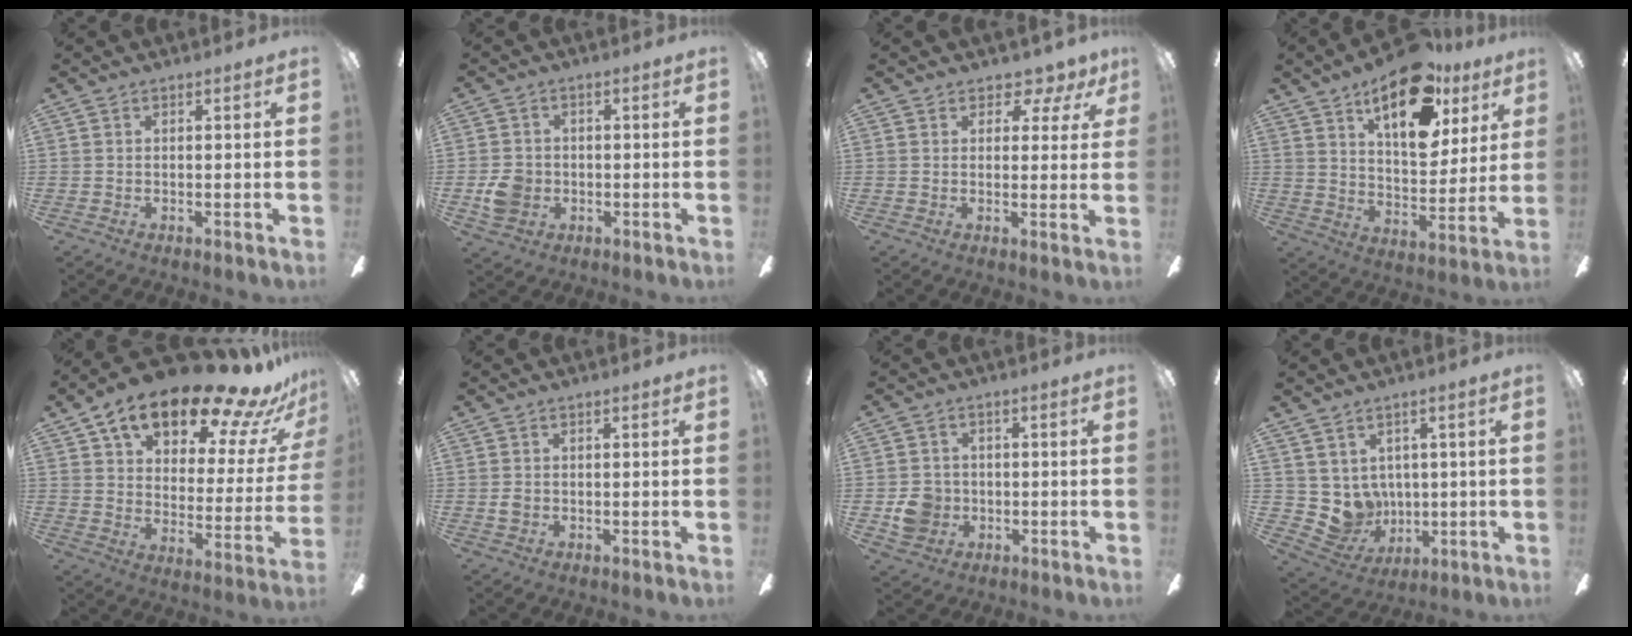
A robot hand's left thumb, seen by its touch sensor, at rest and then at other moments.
{"total": 5.7, "force": [-1.4, 5.0, 2.4], "torque": [-0.039, 0.006, -0.025]}
{"total": 4.2, "force": [2.9, 2.5, 1.6], "torque": [-0.011, -0.016, 0.048]}
{"total": 19.6, "force": [12.1, 9.1, 12.4], "torque": [-0.184, -0.060, 0.205]}
{"total": 22.3, "force": [15.6, 8.0, 13.7], "torque": [-0.214, -0.094, 0.253]}
{"total": 1.2, "force": [-0.1, 1.0, 0.6], "torque": [-0.012, 0.005, -0.003]}
{"total": 6.5, "force": [-1.3, 5.9, 2.3], "torque": [-0.040, 0.012, -0.021]}
{"total": 7.5, "force": [3.1, 6.7, 0.9], "torque": [-0.038, -0.035, 0.068]}